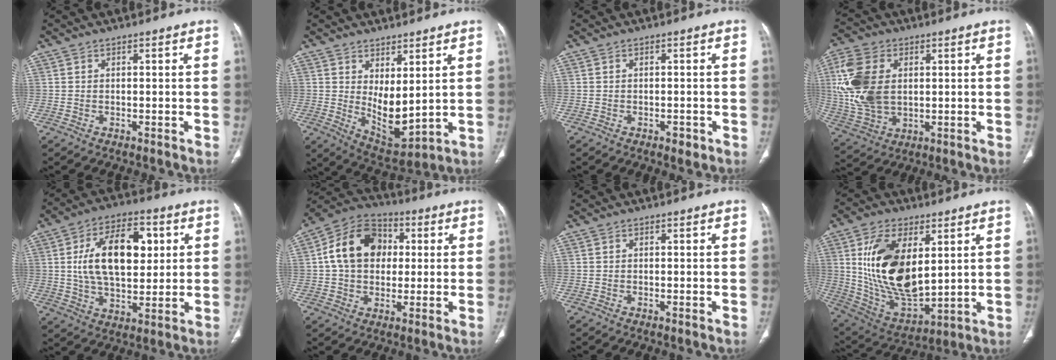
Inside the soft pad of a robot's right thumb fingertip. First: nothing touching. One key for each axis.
{"total": 8.9, "fx": 1.9, "fy": 4.1, "fz": 7.7, "tx": -0.108, "ty": -0.036, "tz": 0.054}
{"total": 1.6, "fx": -0.9, "fy": 0.8, "fz": 1.1, "tx": -0.011, "ty": 0.001, "tz": -0.010}
{"total": 15.5, "fx": 2.6, "fy": 10.3, "fz": 11.4, "tx": -0.243, "ty": 0.000, "tz": 0.057}
{"total": 17.3, "fx": 3.4, "fy": 9.8, "fz": 13.8, "tx": -0.208, "ty": 0.003, "tz": 0.059}
{"total": 14.4, "fx": 2.0, "fy": 11.1, "fz": 9.0, "tx": -0.132, "ty": 0.022, "tz": 0.024}
{"total": 0.0}
{"total": 20.5, "fx": 4.7, "fy": 10.9, "fz": 16.8, "tx": -0.299, "ty": -0.028, "tz": 0.103}